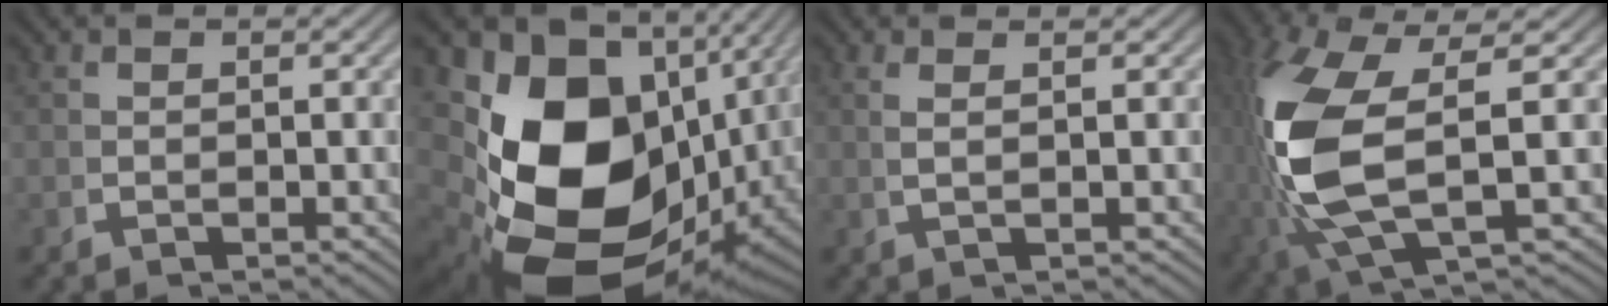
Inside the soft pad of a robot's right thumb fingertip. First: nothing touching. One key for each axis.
{"total": 23.8, "fx": -3.1, "fy": 15.8, "fz": 17.5, "tx": -0.336, "ty": -0.084, "tz": -0.003}
{"total": 1.3, "fx": 0.8, "fy": -0.5, "fz": 1.0, "tx": -0.020, "ty": 0.004, "tz": 0.018}
{"total": 12.8, "fx": -0.5, "fy": 6.4, "fz": 11.1, "tx": -0.268, "ty": -0.029, "tz": 0.019}